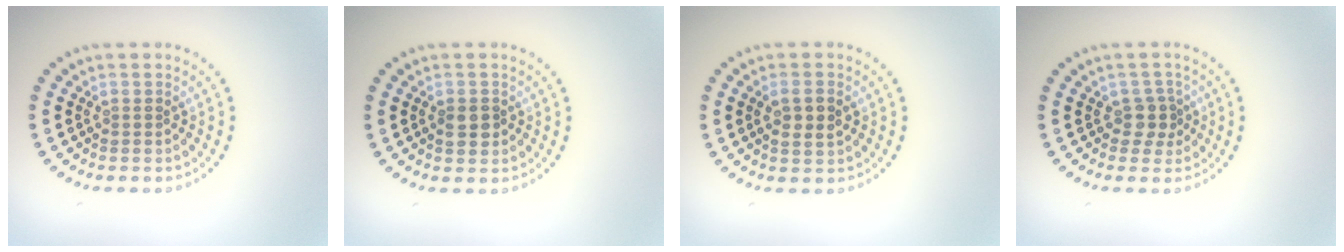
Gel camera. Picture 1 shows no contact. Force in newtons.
{"total": 1.7, "press": 1.6, "slide": 0.5}
{"total": 2.4, "press": 2.4, "slide": 0.3}
{"total": 1.8, "press": 1.5, "slide": 1.0}